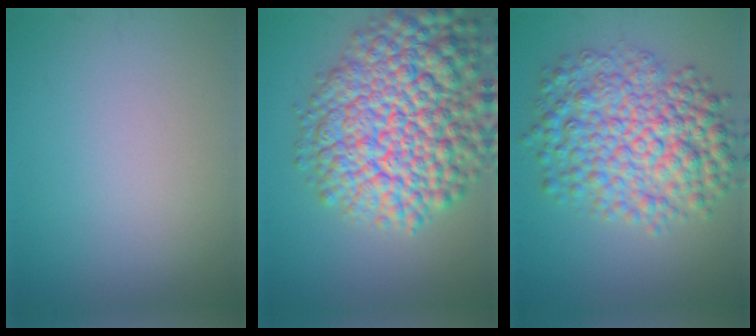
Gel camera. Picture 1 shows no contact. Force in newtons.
{"total": 12.3, "press": 12.3, "slide": 0.5}
{"total": 8.4, "press": 8.4, "slide": 0.1}